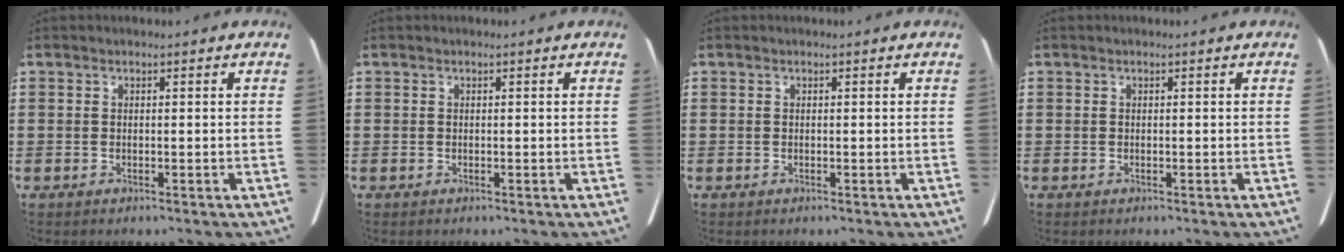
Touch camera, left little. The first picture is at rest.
{"total": 0.0}
{"total": 0.0}
{"total": 0.0}